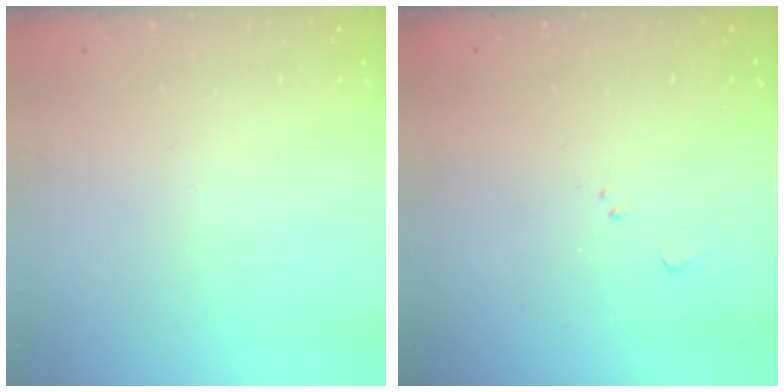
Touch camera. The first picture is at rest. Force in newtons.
{"total": 5.8, "press": 5.7, "slide": 0.7}